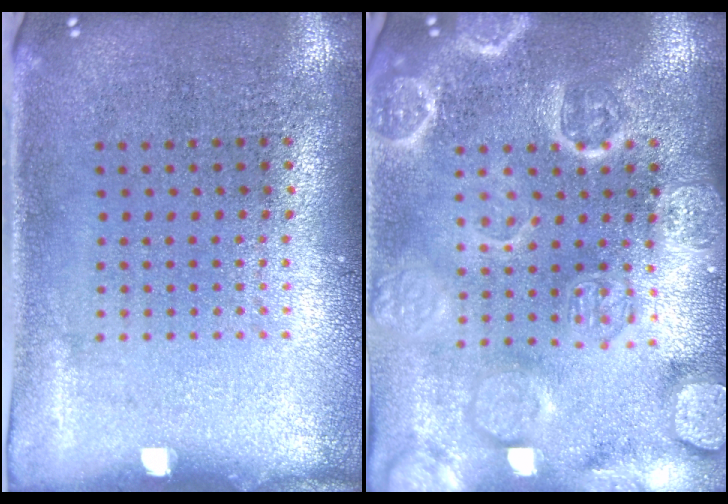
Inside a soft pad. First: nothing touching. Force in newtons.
{"total": 3.6, "press": 3.6, "slide": 0.5}